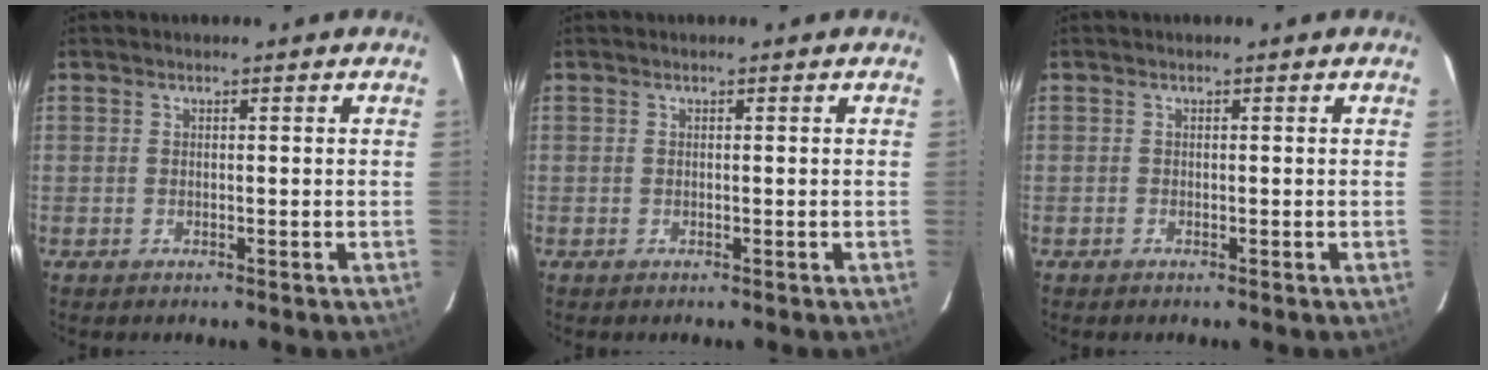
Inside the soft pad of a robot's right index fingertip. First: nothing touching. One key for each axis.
{"total": 0.0}
{"total": 0.0}